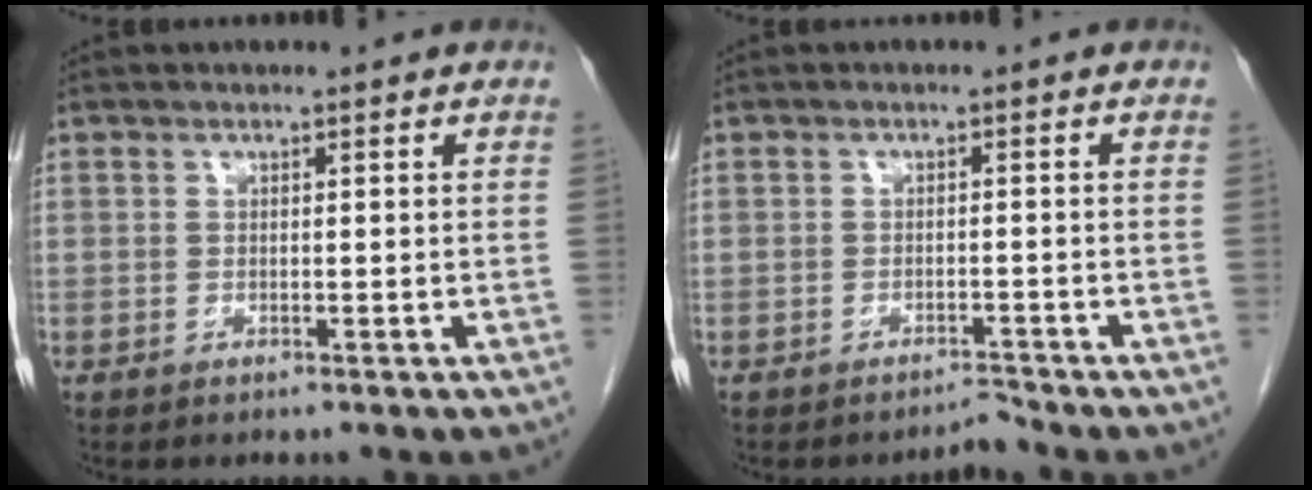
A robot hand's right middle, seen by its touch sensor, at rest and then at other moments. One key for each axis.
{"total": 1.6, "fx": -1.5, "fy": -0.2, "fz": -0.5, "tx": 0.016, "ty": -0.007, "tz": -0.020}